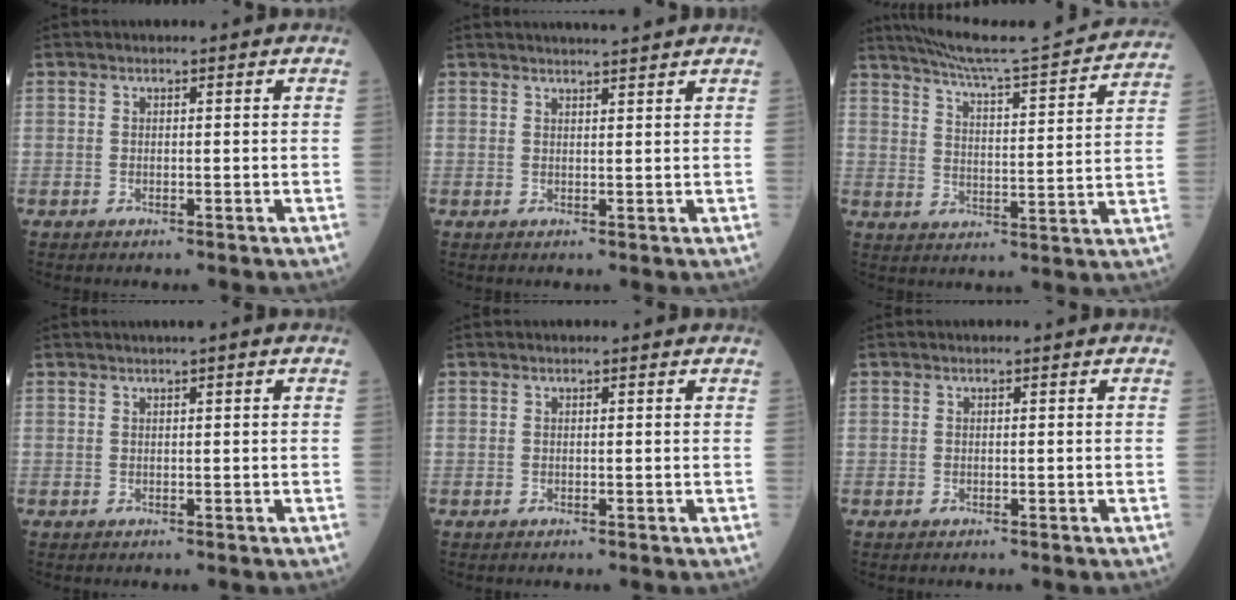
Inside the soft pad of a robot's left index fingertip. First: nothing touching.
{"total": 4.9, "force": [4.5, -0.4, 1.7], "torque": [-0.020, 0.019, 0.057]}
{"total": 21.1, "force": [19.6, -0.2, 7.8], "torque": [-0.129, -0.032, 0.260]}
{"total": 1.3, "force": [0.8, -0.1, 1.1], "torque": [-0.016, 0.009, 0.014]}
{"total": 1.3, "force": [-1.1, -0.1, -0.6], "torque": [0.006, 0.002, -0.019]}
{"total": 0.0}